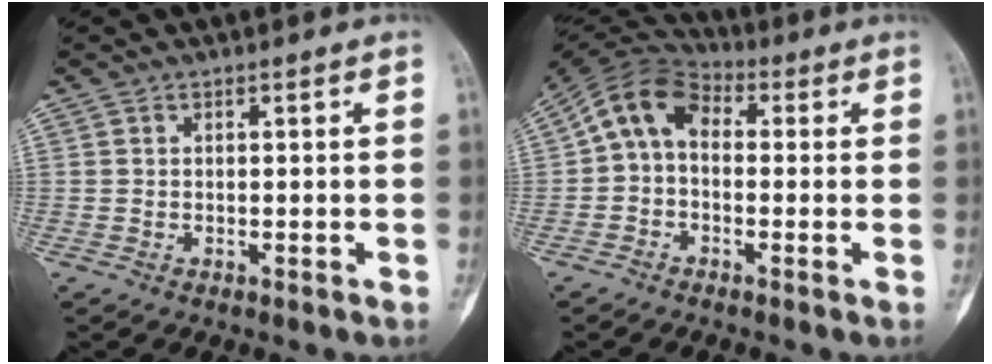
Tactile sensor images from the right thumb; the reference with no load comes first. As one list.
[{"total": 9.5, "force": [0.6, 6.8, 6.6], "torque": [-0.099, 0.033, -0.010]}]